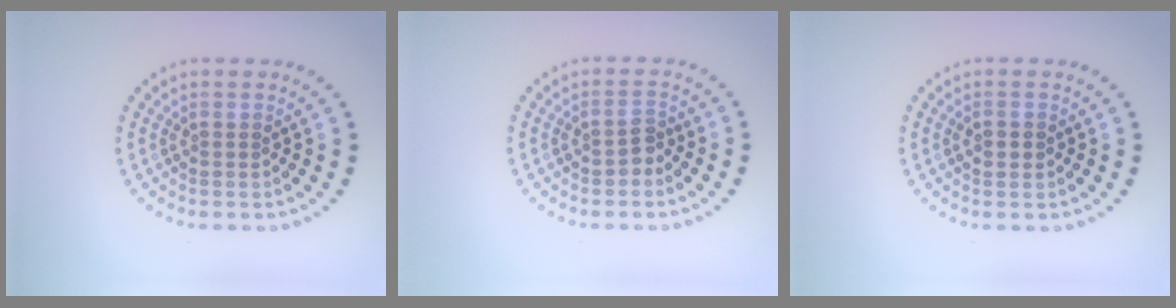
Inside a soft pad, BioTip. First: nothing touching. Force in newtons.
{"total": 1.3, "press": 1.2, "slide": 0.6}
{"total": 1.7, "press": 1.7, "slide": 0.1}